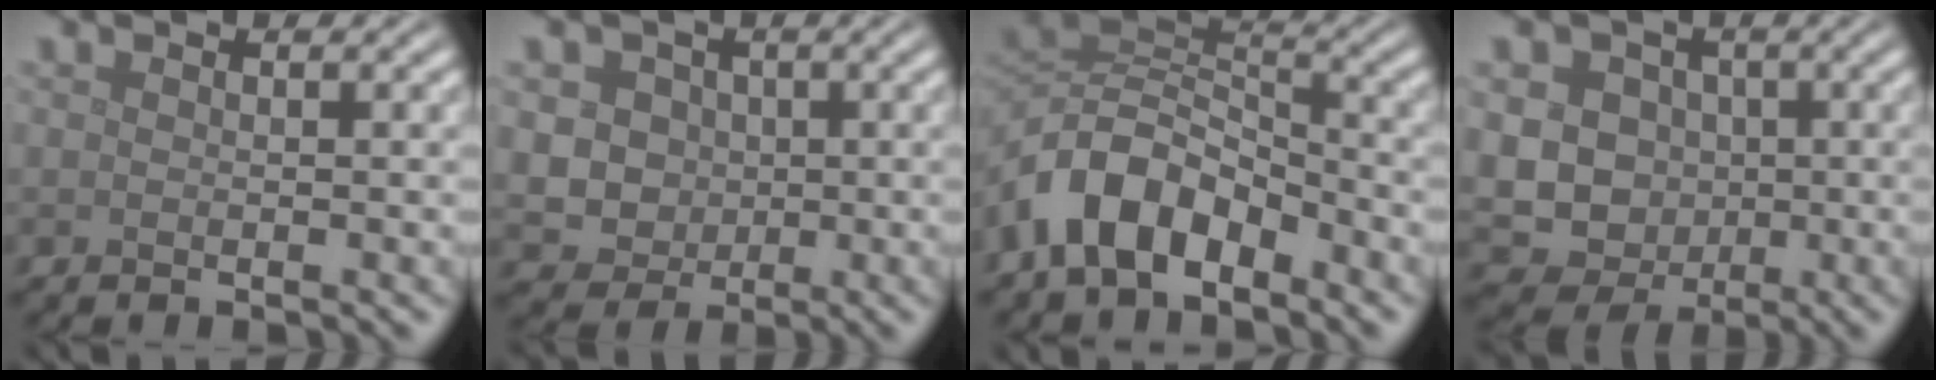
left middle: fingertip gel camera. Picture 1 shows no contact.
{"total": 4.5, "force": [0.7, 4.1, 1.8], "torque": [-0.027, 0.010, 0.009]}
{"total": 8.1, "force": [-4.3, 4.5, 5.1], "torque": [-0.096, 0.010, -0.094]}
{"total": 11.3, "force": [0.1, 10.5, 4.2], "torque": [-0.080, 0.013, -0.021]}